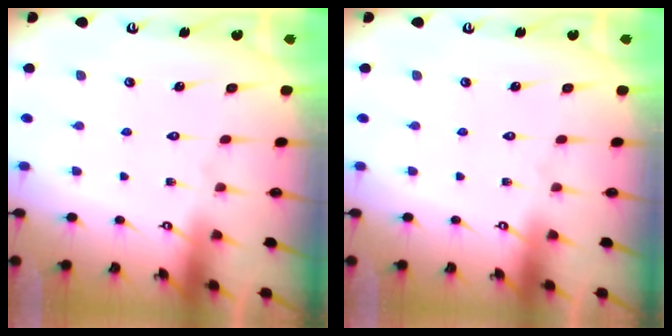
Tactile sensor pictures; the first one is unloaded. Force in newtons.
{"total": 0.0}